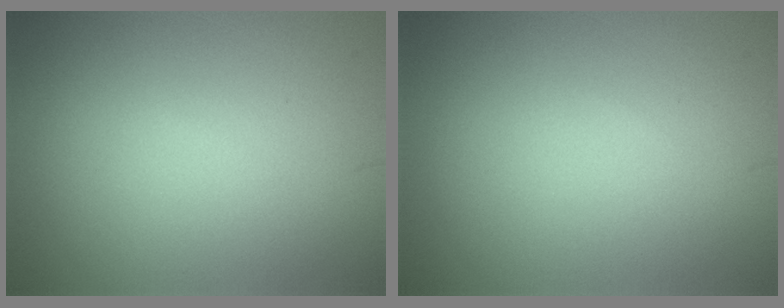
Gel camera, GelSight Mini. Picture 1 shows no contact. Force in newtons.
{"total": 0.0}